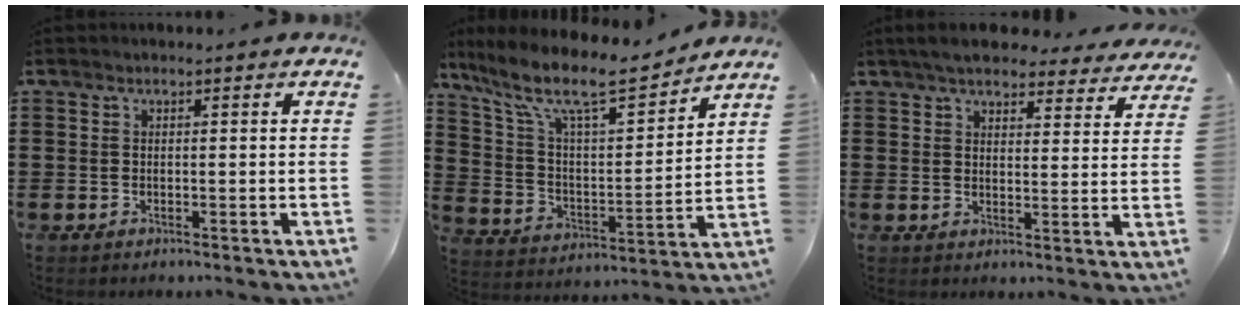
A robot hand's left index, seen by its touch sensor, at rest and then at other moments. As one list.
[{"total": 11.4, "force": [9.1, 2.2, 6.5], "torque": [-0.155, -0.055, 0.153]}, {"total": 5.2, "force": [5.0, 0.9, 1.2], "torque": [-0.037, -0.021, 0.088]}]